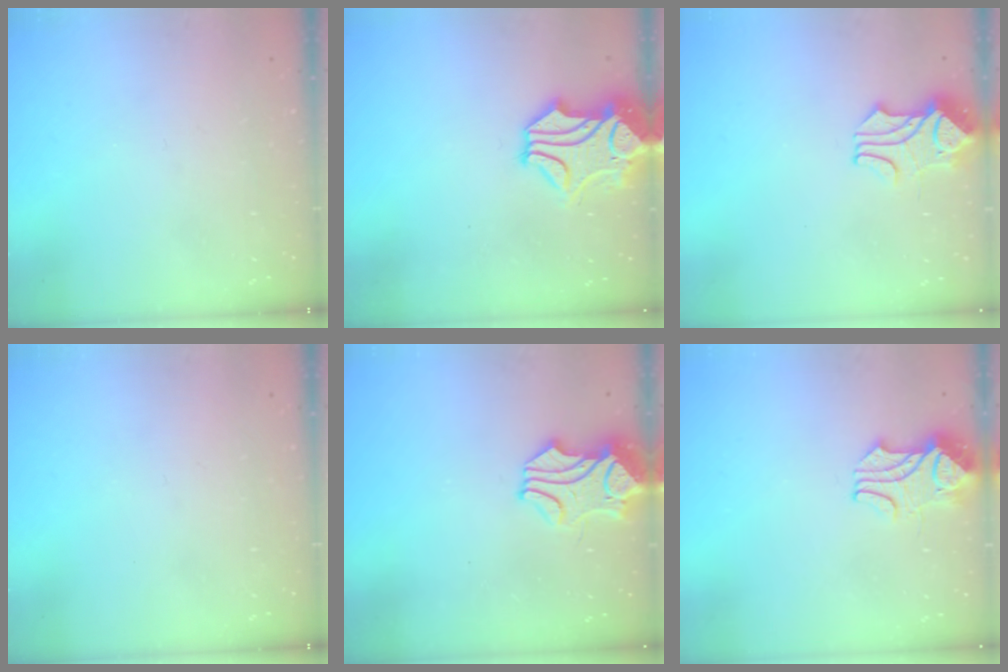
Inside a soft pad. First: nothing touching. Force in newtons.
{"total": 2.3, "press": 1.9, "slide": 1.3}
{"total": 1.6, "press": 1.3, "slide": 1.0}
{"total": 0.0}
{"total": 2.1, "press": 1.6, "slide": 1.4}
{"total": 2.2, "press": 2.0, "slide": 0.8}